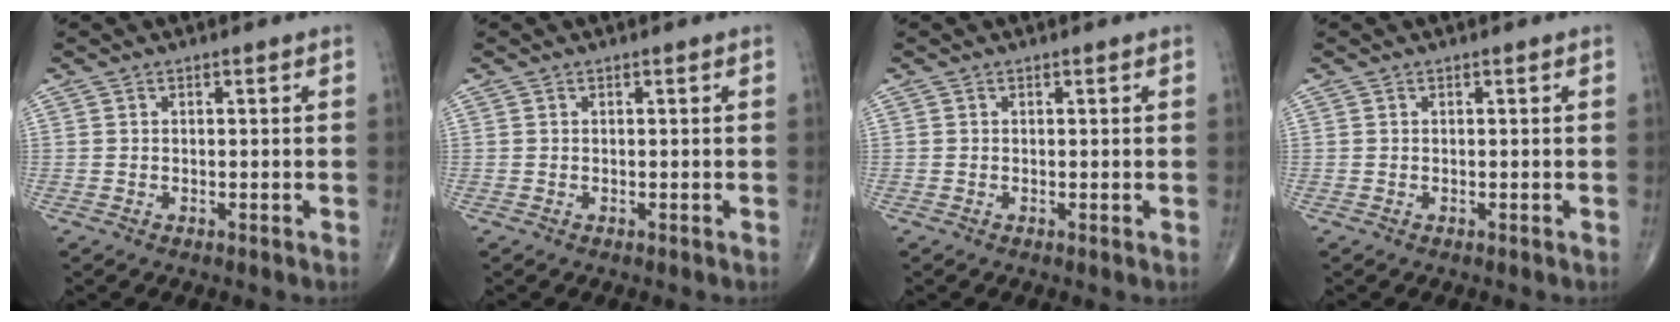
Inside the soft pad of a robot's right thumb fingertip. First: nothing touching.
{"total": 0.0}
{"total": 0.0}
{"total": 0.0}